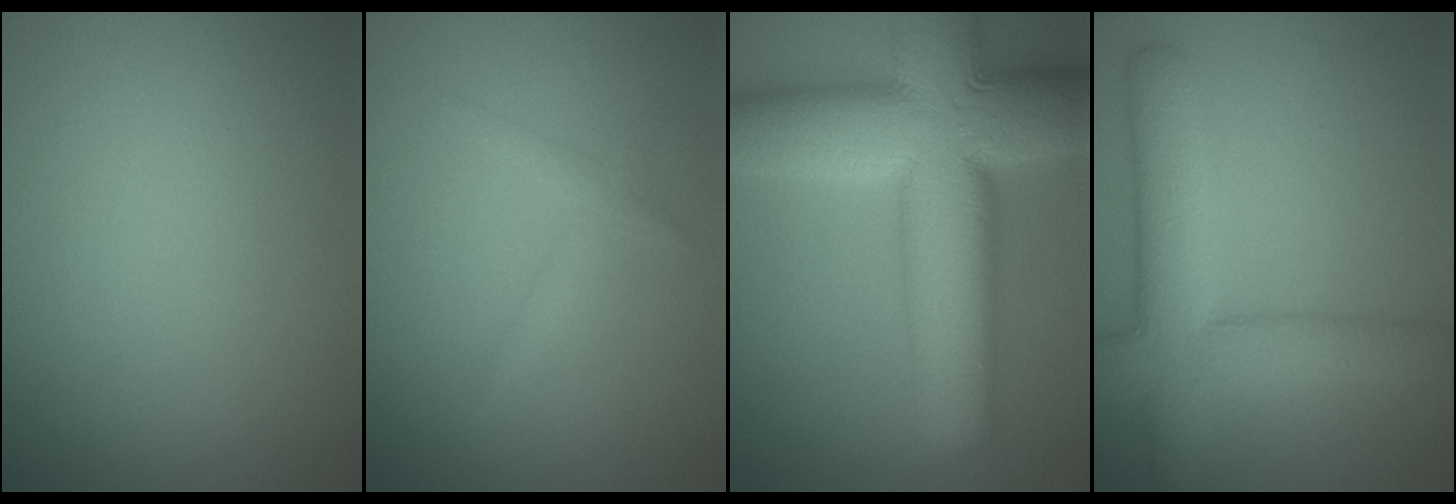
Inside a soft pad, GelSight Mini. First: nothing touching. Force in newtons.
{"total": 1.3, "press": 1.3, "slide": 0.0}
{"total": 15.1, "press": 15.1, "slide": 0.5}
{"total": 7.1, "press": 7.1, "slide": 0.4}